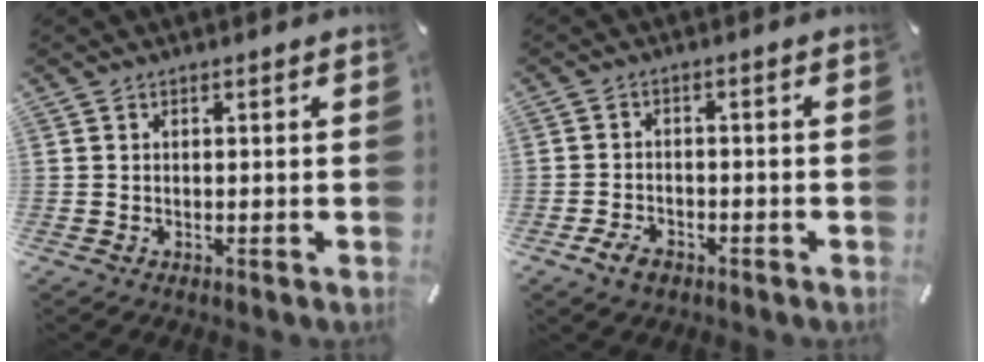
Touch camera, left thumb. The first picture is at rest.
{"total": 4.0, "force": [-2.6, 2.5, 1.7], "torque": [-0.038, 0.012, -0.052]}